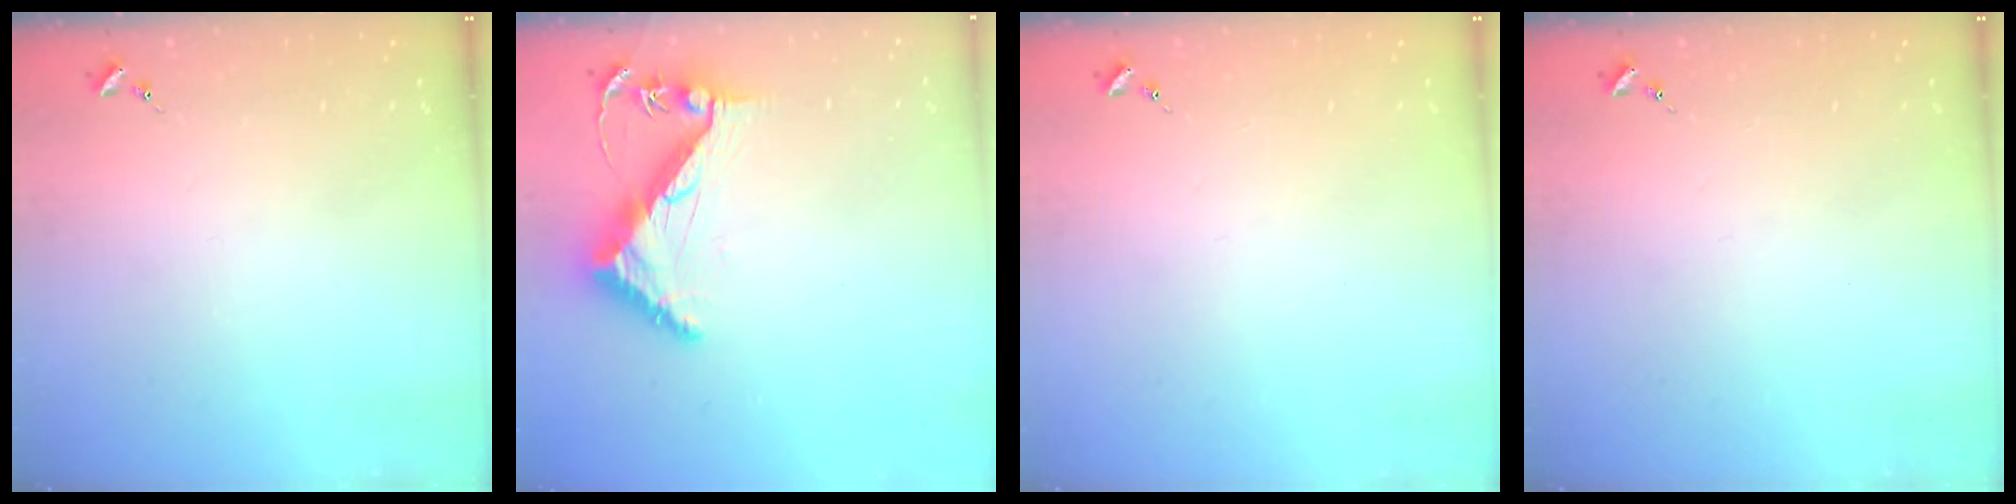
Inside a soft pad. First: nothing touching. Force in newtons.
{"total": 8.7, "press": 8.6, "slide": 0.9}
{"total": 0.0}
{"total": 0.0}